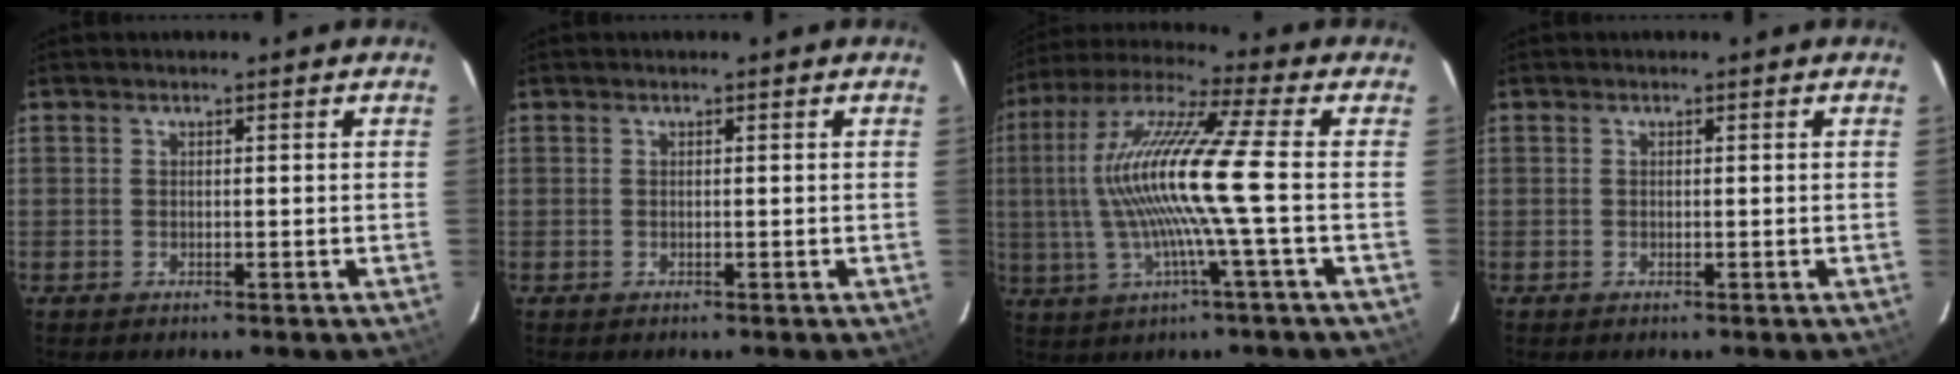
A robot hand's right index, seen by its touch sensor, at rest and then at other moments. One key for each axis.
{"total": 0.0}
{"total": 16.1, "fx": -0.8, "fy": -0.5, "fz": 16.1, "tx": -0.311, "ty": 0.006, "tz": -0.018}
{"total": 0.0}